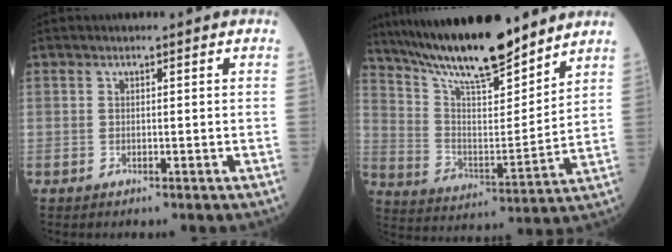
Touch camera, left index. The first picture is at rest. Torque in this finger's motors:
{"motor_torque": [0.57, -0.49, 0.42, 0.20]}